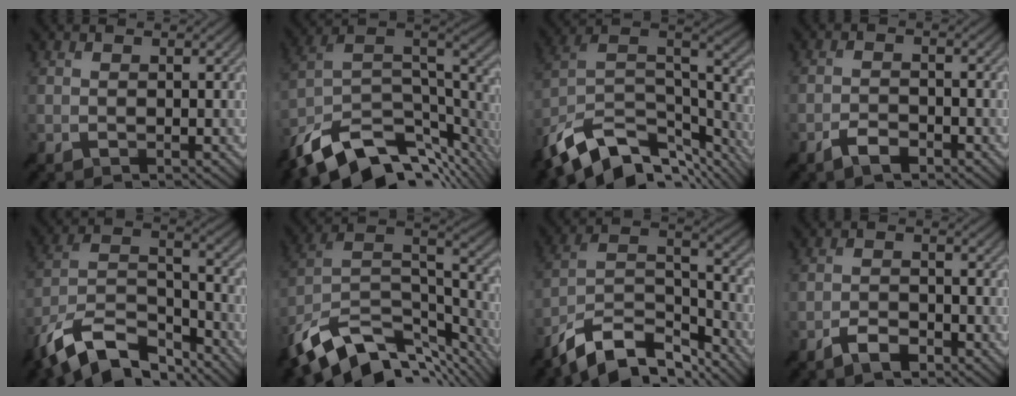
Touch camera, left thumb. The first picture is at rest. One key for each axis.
{"total": 13.9, "fx": -8.4, "fy": 6.4, "fz": 9.0, "tx": -0.209, "ty": -0.010, "tz": -0.140}
{"total": 15.1, "fx": -9.7, "fy": 7.6, "fz": 8.7, "tx": -0.216, "ty": -0.018, "tz": -0.154}
{"total": 2.6, "fx": -1.8, "fy": 0.8, "fz": 1.7, "tx": -0.036, "ty": 0.003, "tz": -0.039}
{"total": 14.1, "fx": -10.2, "fy": 5.7, "fz": 7.9, "tx": -0.176, "ty": 0.000, "tz": -0.197}
{"total": 14.7, "fx": -8.2, "fy": 7.8, "fz": 9.4, "tx": -0.226, "ty": -0.015, "tz": -0.135}
{"total": 13.0, "fx": -9.6, "fy": 5.1, "fz": 7.2, "tx": -0.152, "ty": -0.001, "tz": -0.178}
{"total": 2.9, "fx": -2.0, "fy": 1.0, "fz": 1.8, "tx": -0.038, "ty": 0.004, "tz": -0.045}